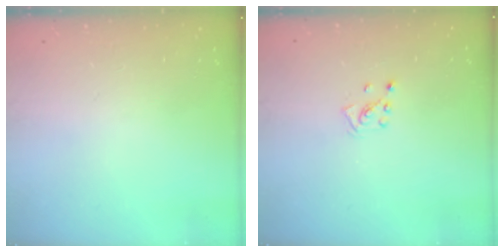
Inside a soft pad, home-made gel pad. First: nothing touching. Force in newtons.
{"total": 2.2, "press": 2.2, "slide": 0.3}